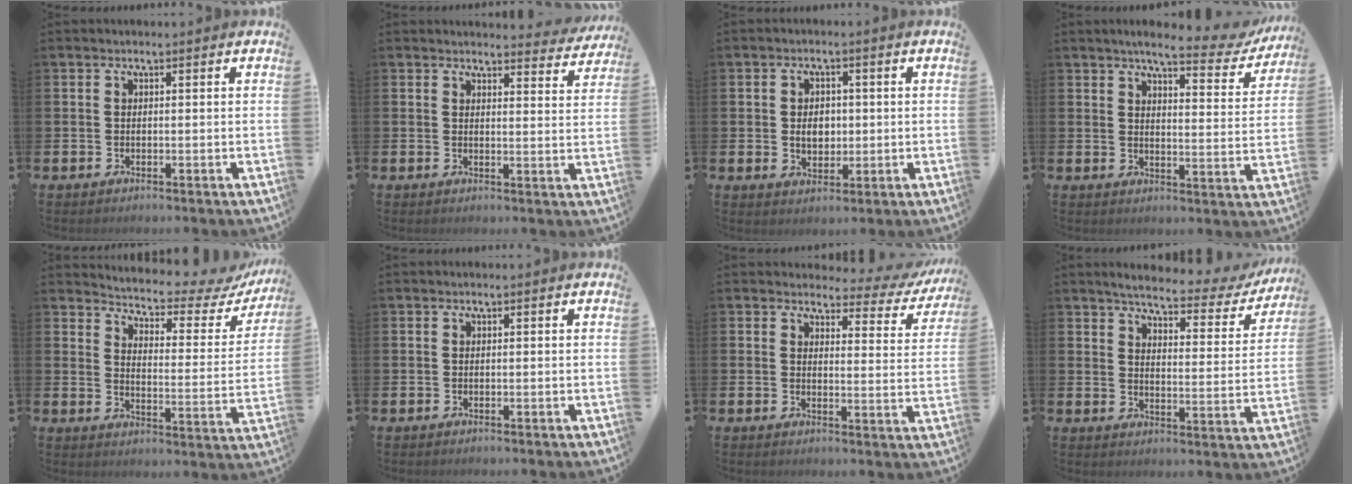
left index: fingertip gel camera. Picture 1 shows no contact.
{"total": 3.3, "force": [3.3, 0.4, 0.1], "torque": [0.009, -0.025, 0.054]}
{"total": 3.5, "force": [0.1, 2.8, 2.2], "torque": [-0.033, 0.005, -0.005]}
{"total": 6.0, "force": [5.2, 1.1, 2.8], "torque": [-0.053, -0.030, 0.082]}
{"total": 4.7, "force": [4.5, 1.1, 1.1], "torque": [-0.042, -0.042, 0.068]}
{"total": 0.0}
{"total": 2.9, "force": [2.4, 1.4, 0.6], "torque": [-0.009, -0.029, 0.030]}
{"total": 4.4, "force": [4.0, 0.9, 1.8], "torque": [-0.049, -0.033, 0.058]}